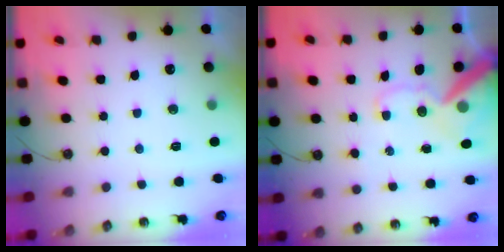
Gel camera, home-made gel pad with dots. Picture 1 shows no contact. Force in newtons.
{"total": 14.5, "press": 14.3, "slide": 2.4}